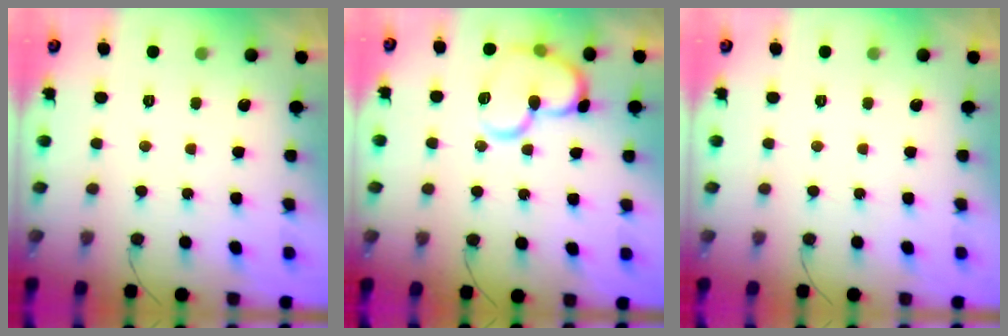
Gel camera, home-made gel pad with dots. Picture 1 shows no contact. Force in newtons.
{"total": 14.2, "press": 14.2, "slide": 0.7}
{"total": 0.0}